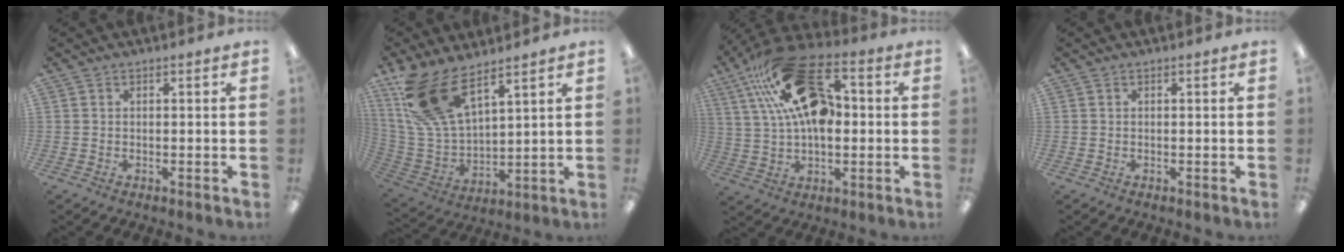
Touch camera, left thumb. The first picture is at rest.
{"total": 17.3, "force": [11.0, 8.2, 10.6], "torque": [-0.234, -0.042, 0.209]}
{"total": 22.4, "force": [7.9, 12.8, 16.6], "torque": [-0.306, -0.025, 0.137]}
{"total": 0.0}